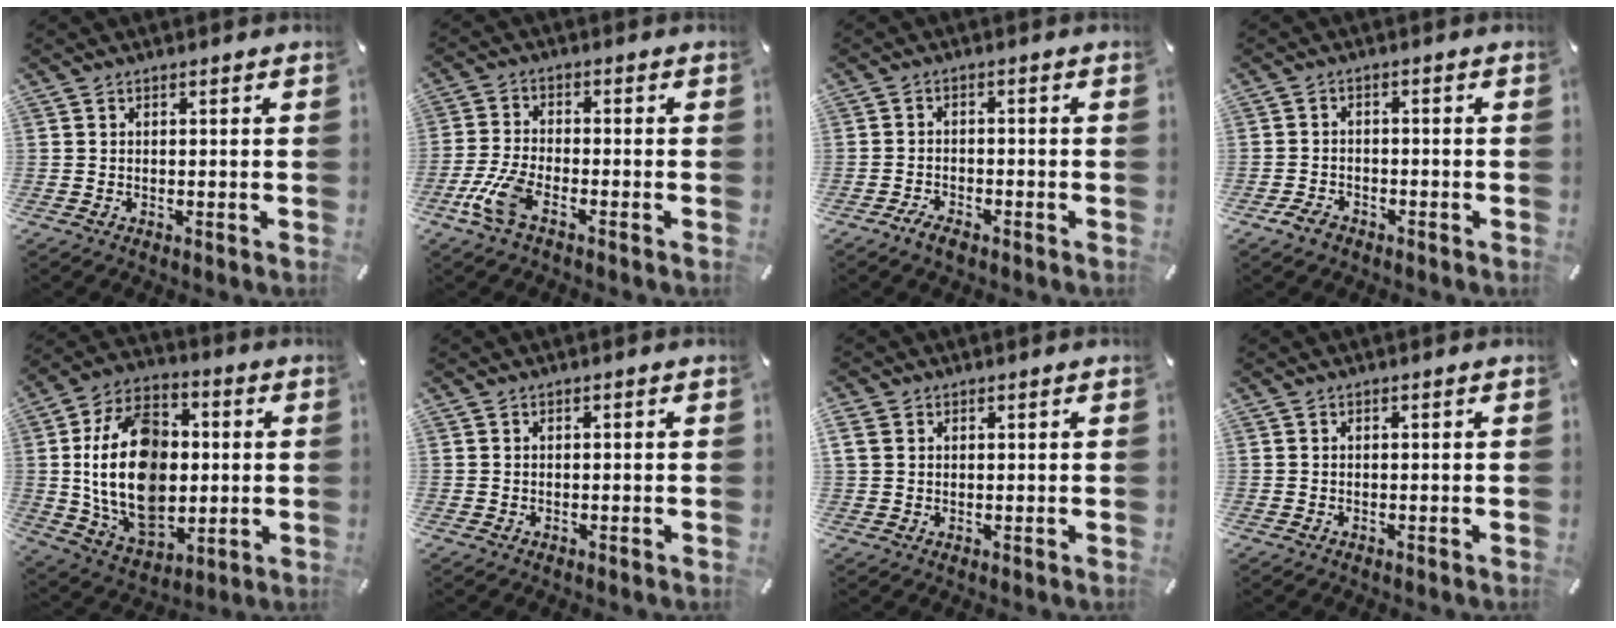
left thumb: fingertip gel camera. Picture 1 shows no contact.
{"total": 7.5, "force": [-3.8, 2.8, 5.9], "torque": [-0.147, -0.008, -0.072]}
{"total": 2.9, "force": [-2.4, 1.0, 1.2], "torque": [-0.027, 0.011, -0.048]}
{"total": 3.1, "force": [-2.3, 1.9, 1.1], "torque": [-0.031, 0.009, -0.048]}
{"total": 22.3, "force": [0.1, 15.8, 15.7], "torque": [-0.306, 0.001, 0.004]}
{"total": 0.0}
{"total": 2.6, "force": [1.2, 2.1, 0.9], "torque": [-0.021, 0.003, 0.023]}
{"total": 0.0}